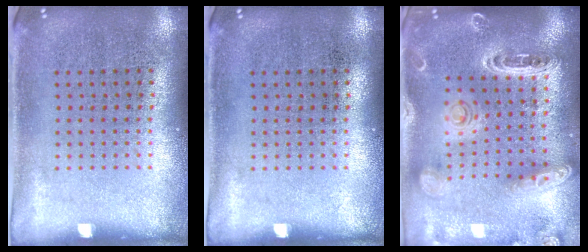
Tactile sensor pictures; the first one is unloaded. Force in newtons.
{"total": 0.0}
{"total": 1.9, "press": 1.9, "slide": 0.5}